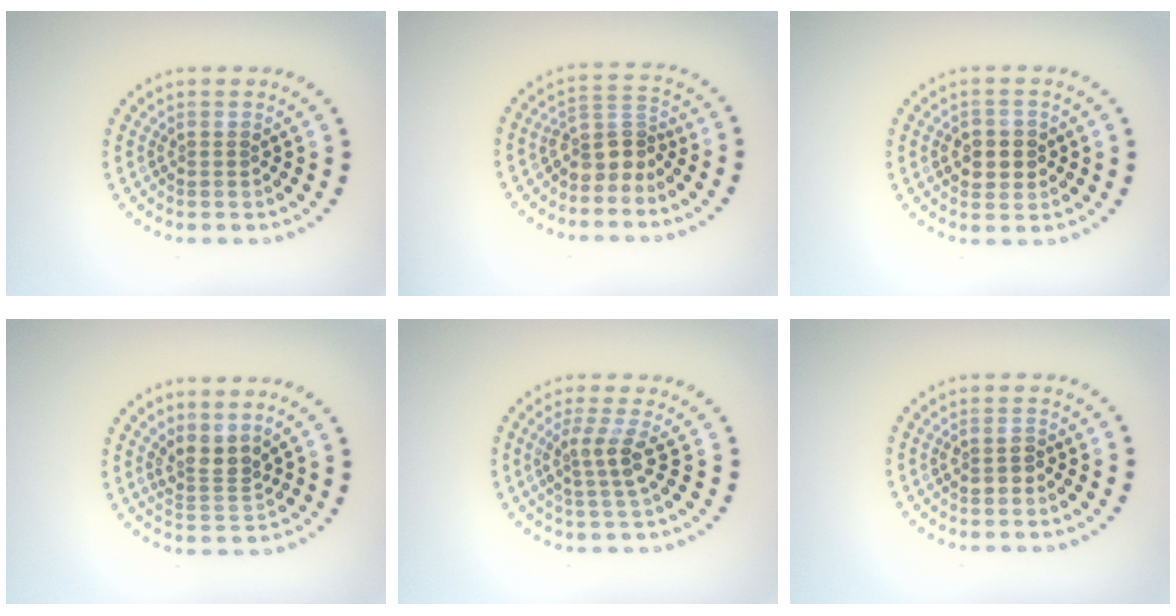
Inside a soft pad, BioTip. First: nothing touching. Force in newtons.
{"total": 3.1, "press": 2.2, "slide": 2.1}
{"total": 2.9, "press": 2.9, "slide": 0.6}
{"total": 2.6, "press": 1.9, "slide": 1.8}
{"total": 2.6, "press": 2.0, "slide": 1.7}
{"total": 1.4, "press": 1.3, "slide": 0.4}